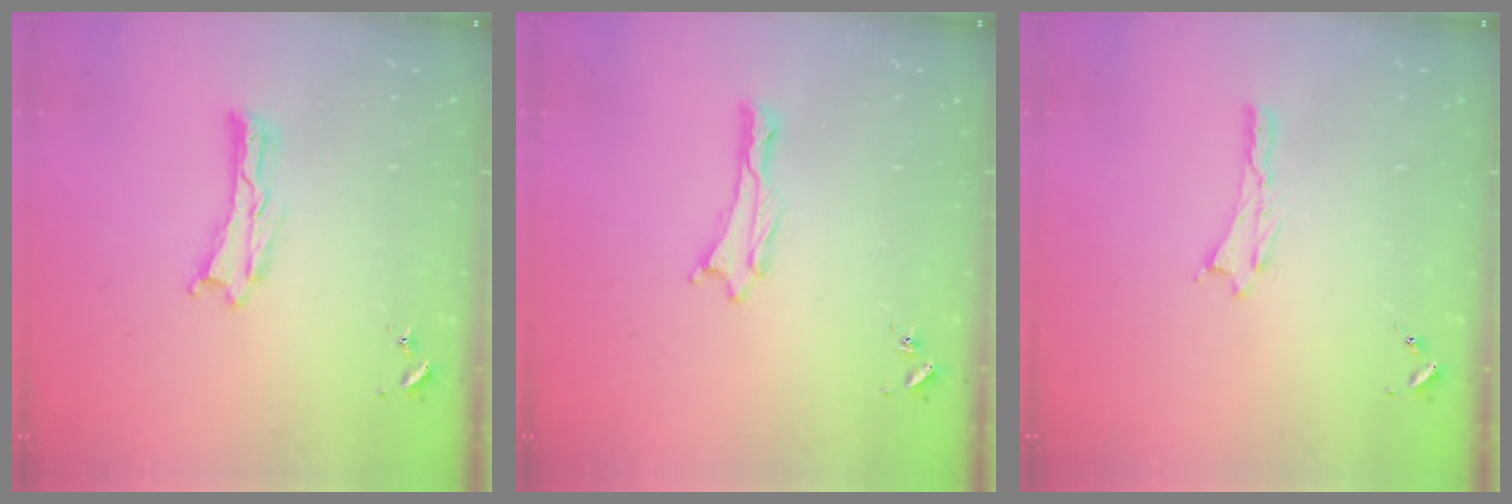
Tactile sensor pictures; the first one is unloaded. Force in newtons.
{"total": 0.0}
{"total": 0.0}